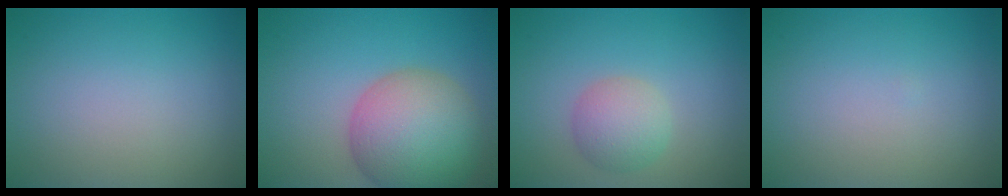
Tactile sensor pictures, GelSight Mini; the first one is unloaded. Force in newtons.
{"total": 9.6, "press": 9.5, "slide": 0.6}
{"total": 3.1, "press": 3.1, "slide": 0.1}
{"total": 0.0}